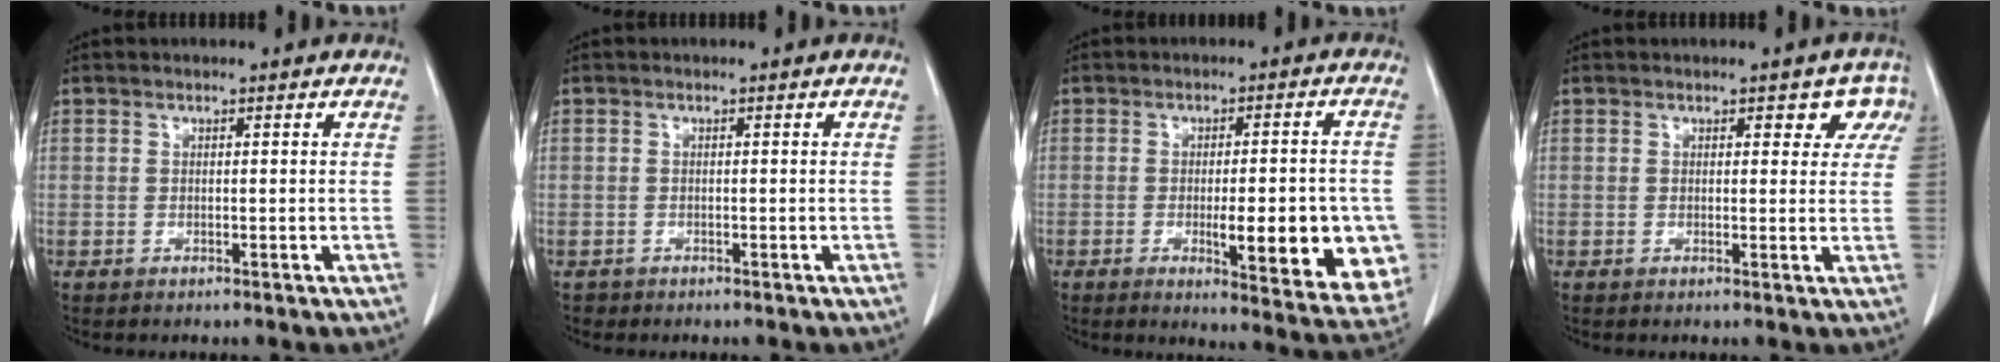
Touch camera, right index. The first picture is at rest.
{"total": 0.7, "force": [-0.4, 0.5, -0.2], "torque": [-0.007, 0.002, -0.008]}
{"total": 14.0, "force": [-3.5, 3.2, 13.2], "torque": [-0.121, -0.002, -0.029]}
{"total": 3.5, "force": [1.9, 2.3, 1.9], "torque": [0.003, 0.005, 0.011]}